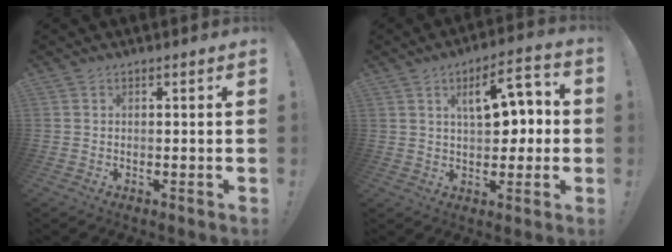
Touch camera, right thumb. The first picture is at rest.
{"total": 12.6, "force": [2.8, 6.7, 10.3], "torque": [-0.135, 0.002, 0.043]}